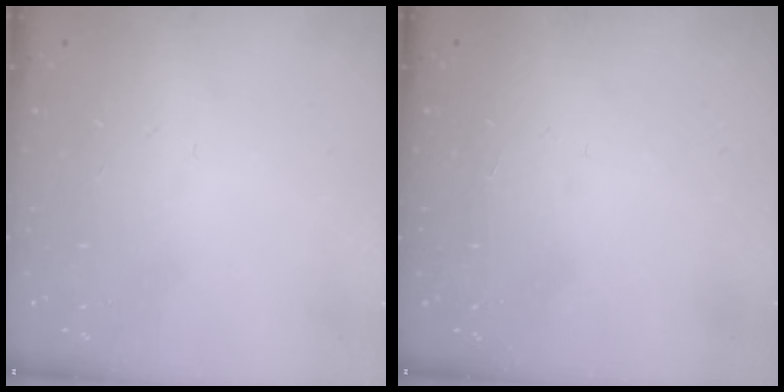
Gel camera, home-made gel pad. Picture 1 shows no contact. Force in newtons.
{"total": 1.7, "press": 1.7, "slide": 0.1}